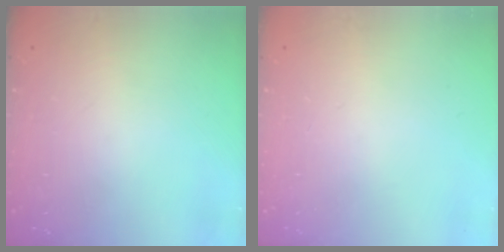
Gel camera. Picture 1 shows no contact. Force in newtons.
{"total": 0.0}